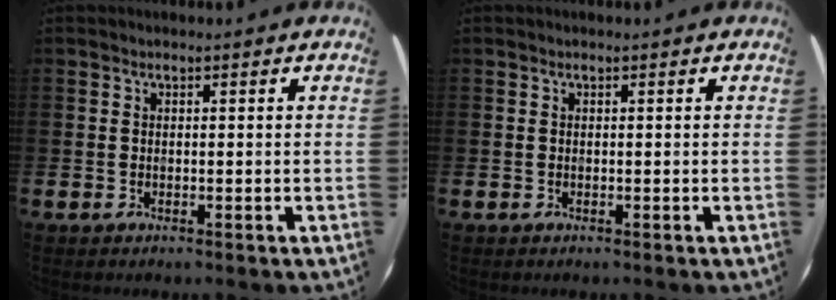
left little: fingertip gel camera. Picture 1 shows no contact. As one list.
[{"total": 0.0}]